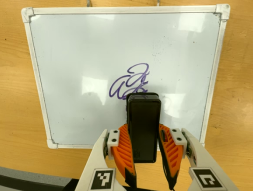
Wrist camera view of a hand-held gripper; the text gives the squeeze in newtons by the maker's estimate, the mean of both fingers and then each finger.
{"total": 9.9, "left": 7.4, "right": 12.4}